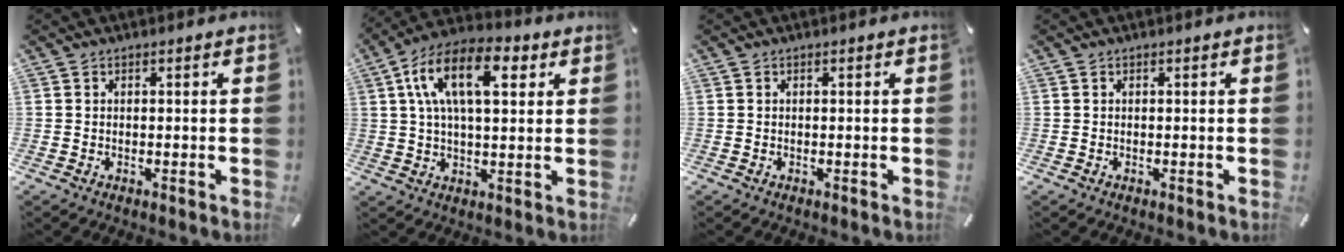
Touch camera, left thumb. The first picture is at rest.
{"total": 15.2, "force": [5.6, 7.7, 11.9], "torque": [-0.224, 0.002, 0.091]}
{"total": 0.0}
{"total": 0.0}